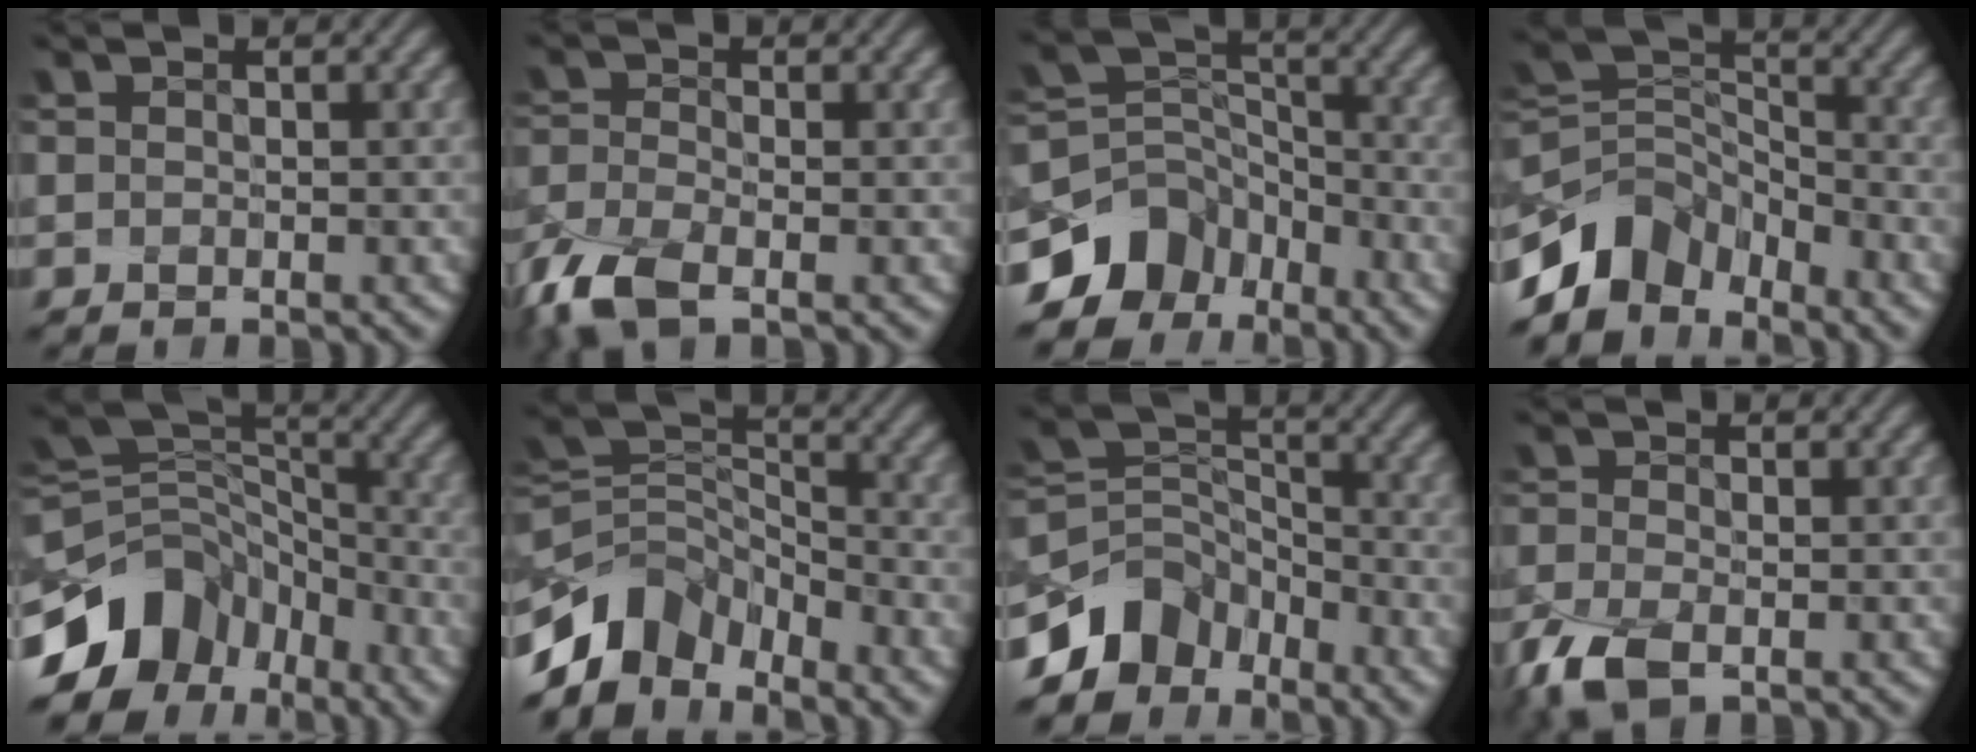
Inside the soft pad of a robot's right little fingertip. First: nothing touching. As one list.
[{"total": 6.7, "force": [-4.5, 2.6, 4.3], "torque": [-0.103, -0.019, -0.091]}, {"total": 6.8, "force": [-4.5, 4.7, 2.0], "torque": [-0.027, 0.009, -0.089]}, {"total": 6.0, "force": [-4.5, 3.6, 1.8], "torque": [-0.019, 0.005, -0.090]}, {"total": 9.1, "force": [-4.8, 6.4, 4.4], "torque": [-0.079, 0.015, -0.095]}, {"total": 6.6, "force": [-4.6, 4.0, 2.4], "torque": [-0.033, 0.006, -0.093]}, {"total": 6.3, "force": [-4.4, 4.2, 1.7], "torque": [-0.018, 0.006, -0.089]}, {"total": 5.0, "force": [-3.0, 2.3, 3.3], "torque": [-0.083, -0.013, -0.062]}]